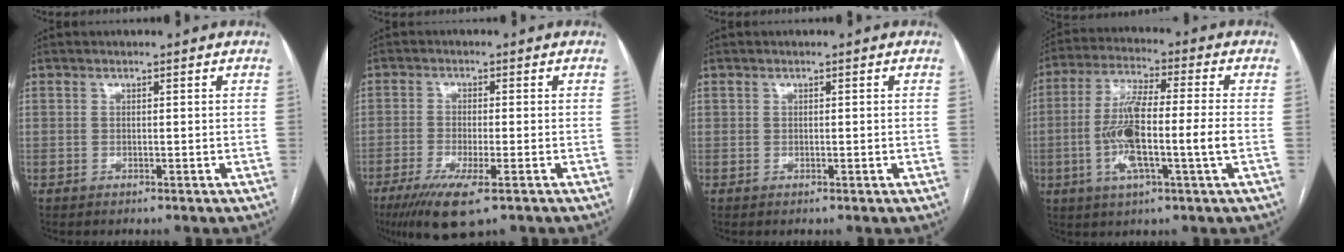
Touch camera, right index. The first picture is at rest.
{"total": 8.6, "force": [-5.1, 1.2, 6.8], "torque": [-0.123, -0.024, -0.082]}
{"total": 0.0}
{"total": 12.2, "force": [-2.2, 0.7, 11.9], "torque": [-0.236, 0.007, -0.045]}